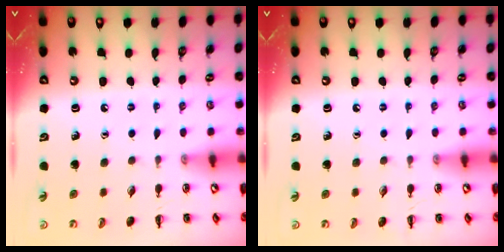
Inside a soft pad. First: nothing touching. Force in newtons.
{"total": 0.0}